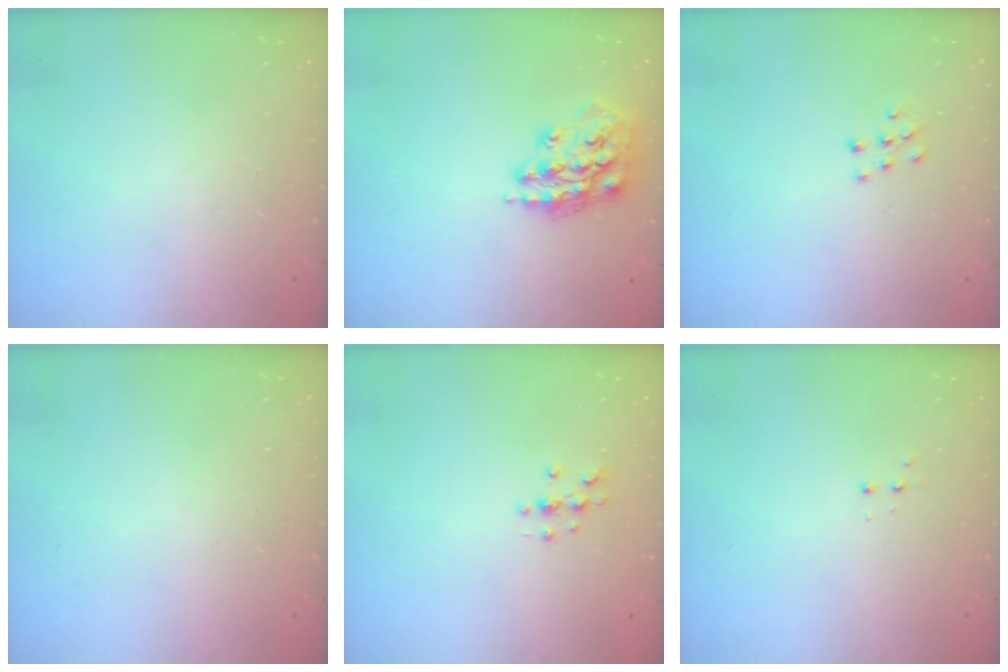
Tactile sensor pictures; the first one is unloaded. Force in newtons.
{"total": 16.3, "press": 16.2, "slide": 1.1}
{"total": 6.8, "press": 6.8, "slide": 0.4}
{"total": 0.0}
{"total": 3.7, "press": 3.7, "slide": 0.4}
{"total": 2.8, "press": 2.8, "slide": 0.5}